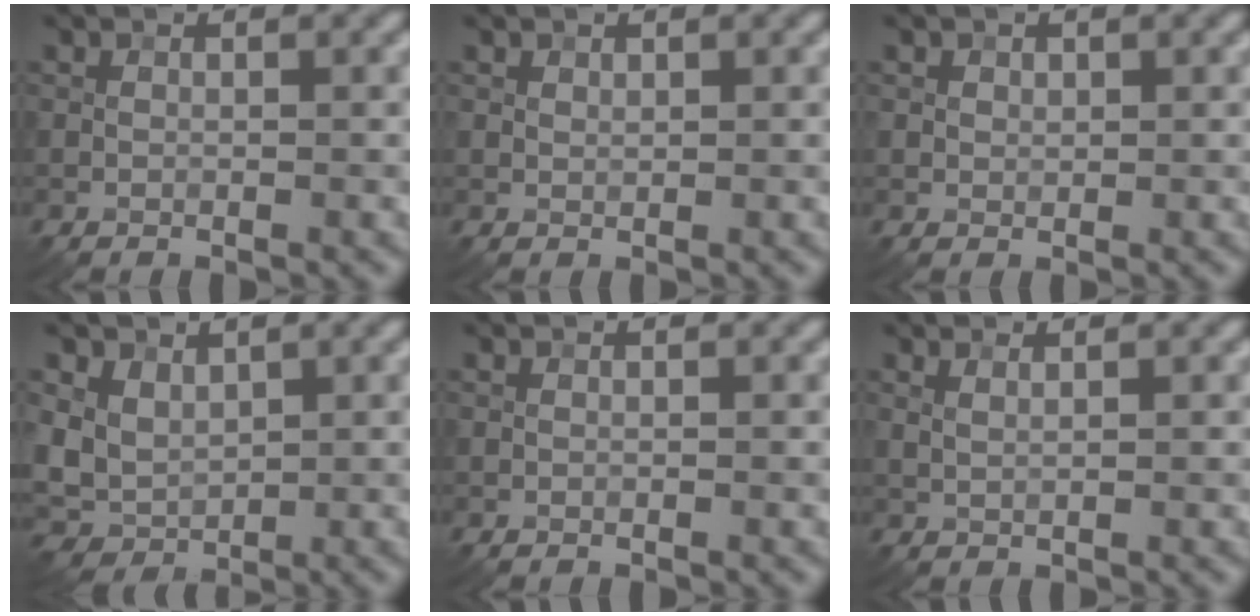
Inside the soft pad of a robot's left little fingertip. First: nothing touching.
{"total": 0.6, "force": [0.5, 0.4, 0.1], "torque": [-0.001, 0.000, 0.010]}
{"total": 0.9, "force": [0.4, 0.7, 0.2], "torque": [0.001, -0.003, 0.009]}
{"total": 4.6, "force": [1.5, 3.6, 2.3], "torque": [-0.056, -0.002, 0.034]}
{"total": 0.0}
{"total": 1.3, "force": [0.9, 0.4, 0.8], "torque": [-0.011, -0.002, 0.009]}